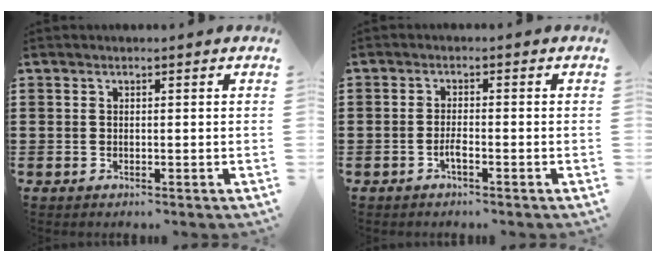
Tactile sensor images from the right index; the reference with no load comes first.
{"total": 2.0, "force": [-1.1, 0.3, 1.7], "torque": [-0.038, -0.003, -0.022]}